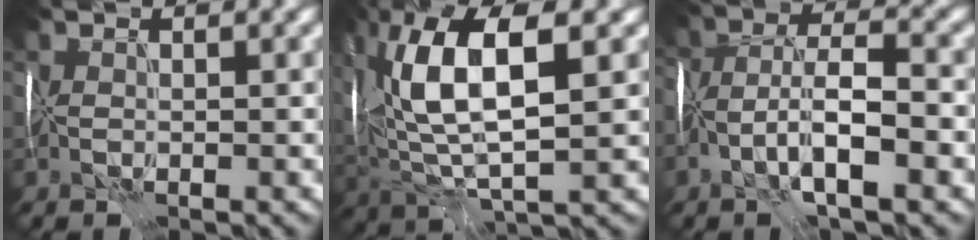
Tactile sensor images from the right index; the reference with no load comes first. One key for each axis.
{"total": 10.9, "fx": 2.5, "fy": 4.2, "fz": 9.8, "tx": -0.191, "ty": 0.014, "tz": 0.040}
{"total": 6.9, "fx": -3.1, "fy": 2.5, "fz": 5.5, "tx": -0.104, "ty": 0.004, "tz": -0.063}